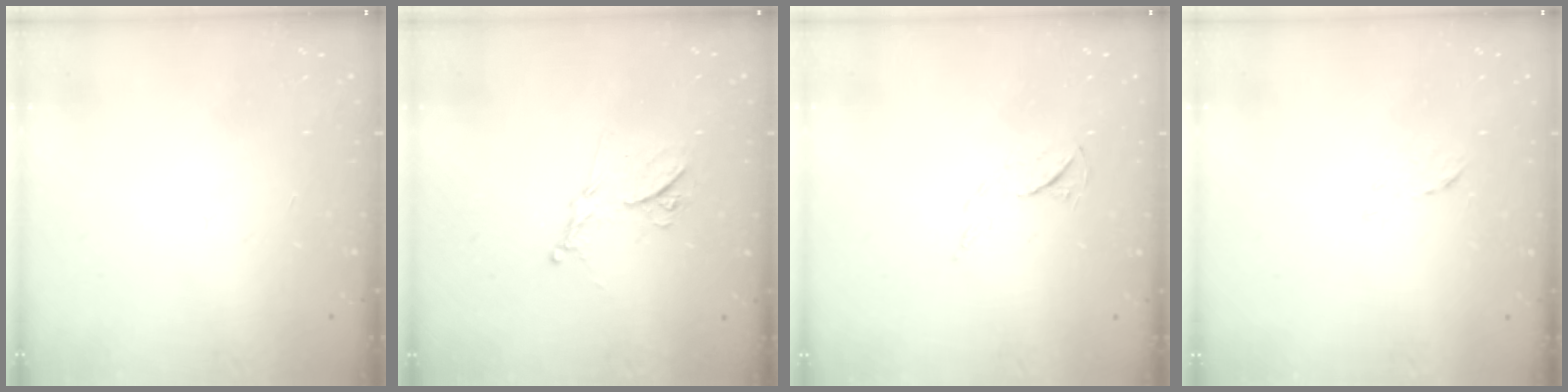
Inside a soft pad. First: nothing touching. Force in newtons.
{"total": 11.0, "press": 11.0, "slide": 0.4}
{"total": 5.0, "press": 5.0, "slide": 0.7}
{"total": 5.3, "press": 5.2, "slide": 0.5}